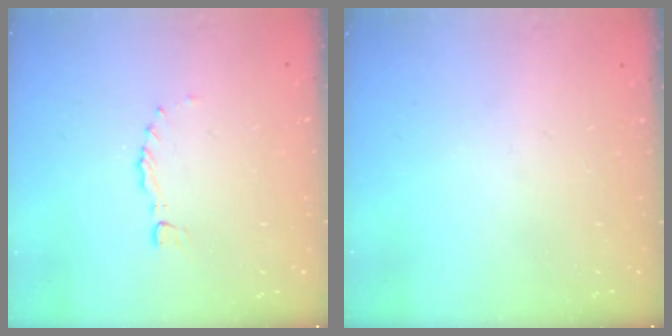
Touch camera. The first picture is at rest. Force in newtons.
{"total": 0.0}